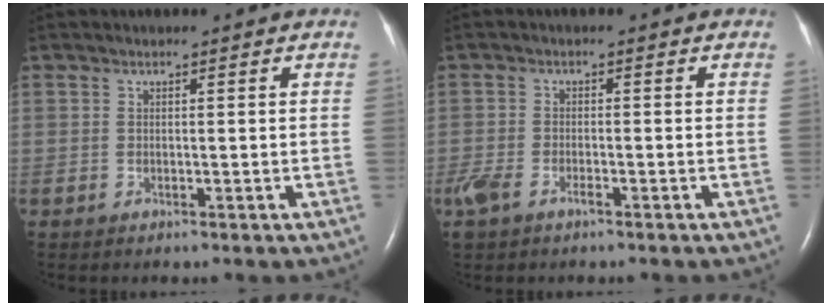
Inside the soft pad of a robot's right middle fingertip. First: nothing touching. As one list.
[{"total": 4.7, "force": [-2.9, 2.1, 3.0], "torque": [-0.069, -0.007, -0.054]}]